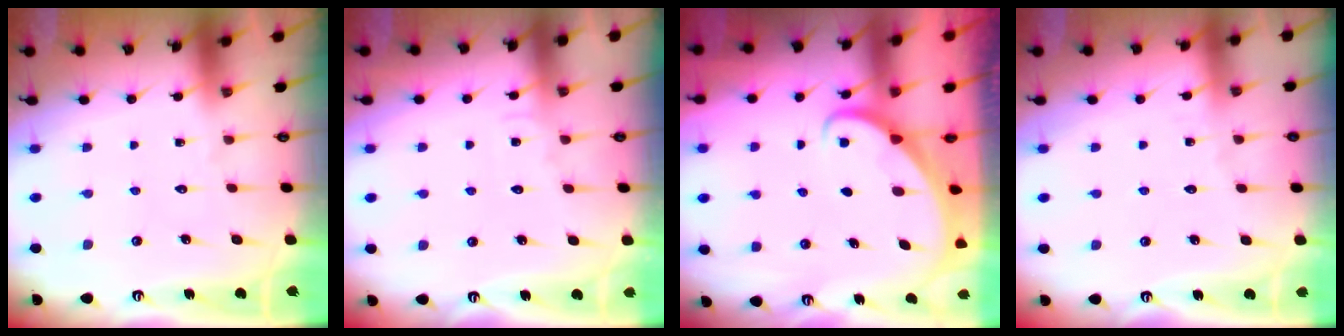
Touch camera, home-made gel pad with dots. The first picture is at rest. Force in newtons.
{"total": 3.5, "press": 3.5, "slide": 0.3}
{"total": 1.8, "press": 1.8, "slide": 0.2}
{"total": 2.7, "press": 2.7, "slide": 0.3}